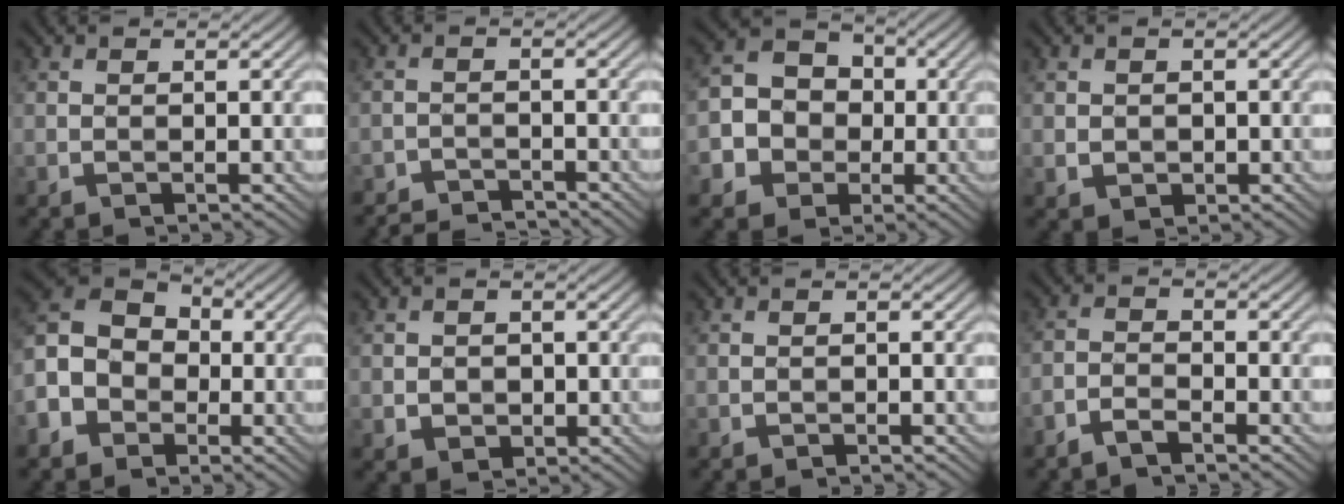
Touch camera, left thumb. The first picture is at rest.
{"total": 3.6, "force": [-3.5, 0.5, 0.7], "torque": [-0.009, -0.001, -0.067]}
{"total": 7.6, "force": [-1.6, 6.8, 2.9], "torque": [-0.065, -0.005, -0.051]}
{"total": 1.4, "force": [0.0, 1.3, 0.5], "torque": [-0.013, -0.008, 0.000]}
{"total": 9.2, "force": [-3.4, 7.3, 4.3], "torque": [-0.110, -0.022, -0.075]}
{"total": 2.2, "force": [-0.4, 1.9, 0.8], "torque": [-0.017, -0.008, -0.008]}
{"total": 0.6, "force": [-0.5, 0.1, 0.2], "torque": [0.001, 0.001, -0.010]}
{"total": 2.7, "force": [-2.3, 0.6, 1.3], "torque": [-0.030, 0.001, -0.053]}